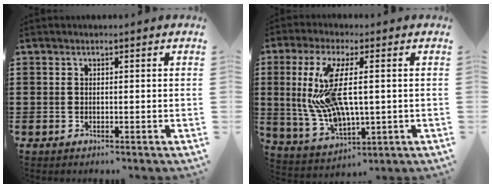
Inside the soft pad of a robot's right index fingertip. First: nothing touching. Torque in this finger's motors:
{"motor_torque": [1.47, -0.67, 1.05, 0.21]}